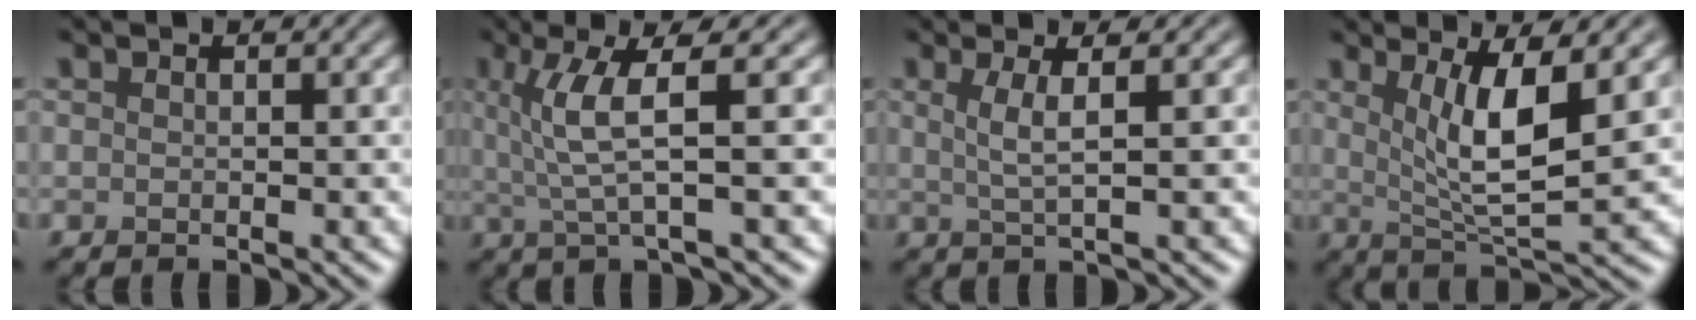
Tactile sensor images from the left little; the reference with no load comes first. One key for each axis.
{"total": 4.7, "fx": 1.0, "fy": 0.7, "fz": 4.5, "tx": -0.091, "ty": 0.004, "tz": 0.024}
{"total": 2.6, "fx": 0.7, "fy": 0.5, "fz": 2.5, "tx": -0.043, "ty": 0.000, "tz": 0.011}
{"total": 5.8, "fx": 1.5, "fy": 1.4, "fz": 5.5, "tx": -0.096, "ty": -0.011, "tz": 0.034}